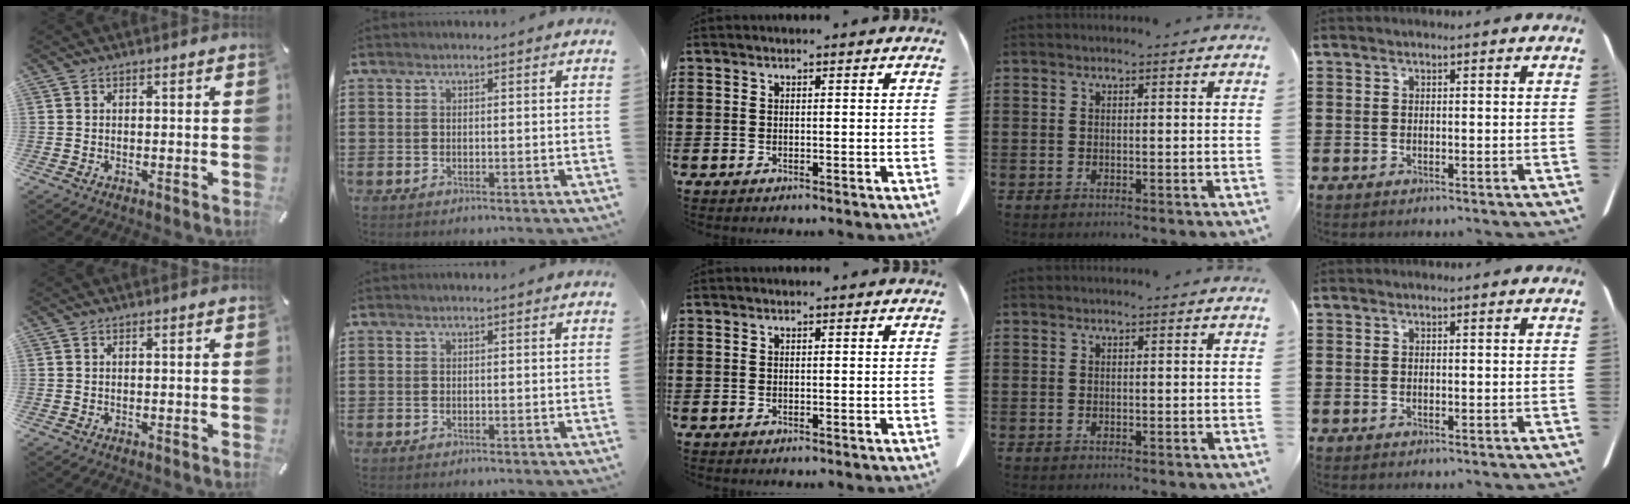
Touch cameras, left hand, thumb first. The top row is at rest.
{}